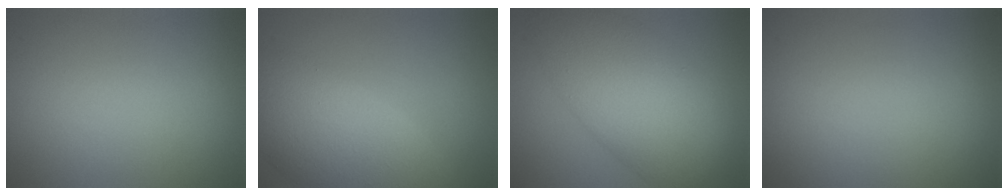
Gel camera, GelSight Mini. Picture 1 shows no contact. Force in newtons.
{"total": 8.5, "press": 8.5, "slide": 0.7}
{"total": 7.2, "press": 7.2, "slide": 0.3}
{"total": 0.0}